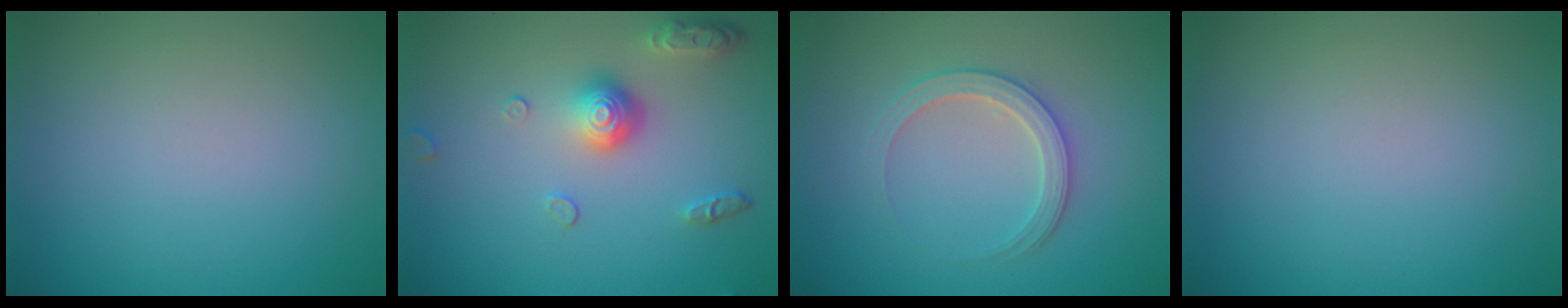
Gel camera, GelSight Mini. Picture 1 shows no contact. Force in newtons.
{"total": 3.8, "press": 2.9, "slide": 2.4}
{"total": 2.8, "press": 2.7, "slide": 0.4}
{"total": 0.0}